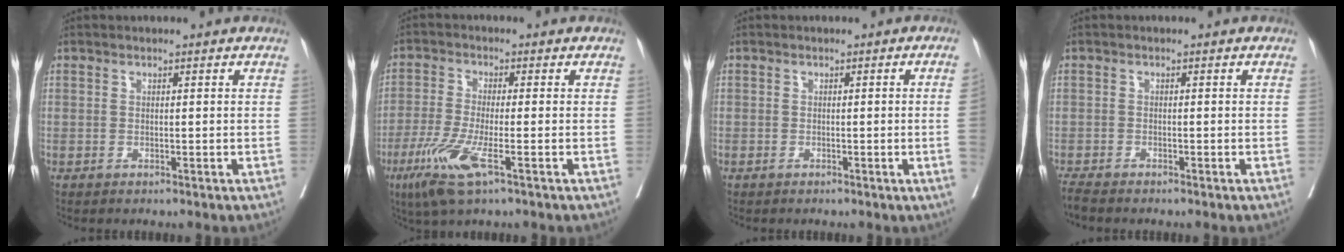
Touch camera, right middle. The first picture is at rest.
{"total": 8.2, "force": [-4.0, 0.9, 7.1], "torque": [-0.154, -0.024, -0.077]}
{"total": 2.5, "force": [-0.3, -1.1, 2.2], "torque": [-0.026, -0.002, -0.003]}
{"total": 2.5, "force": [-2.3, 0.2, 0.9], "torque": [-0.017, -0.009, -0.044]}